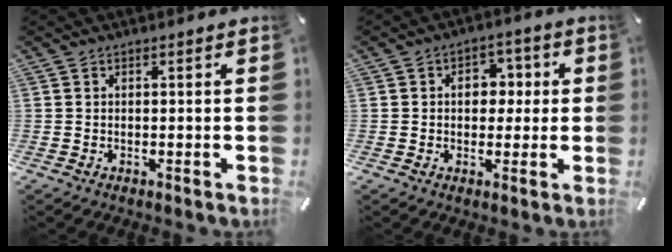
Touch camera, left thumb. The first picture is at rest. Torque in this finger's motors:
{"motor_torque": [0.89, 0.87, 0.28, -0.32, 0.10]}